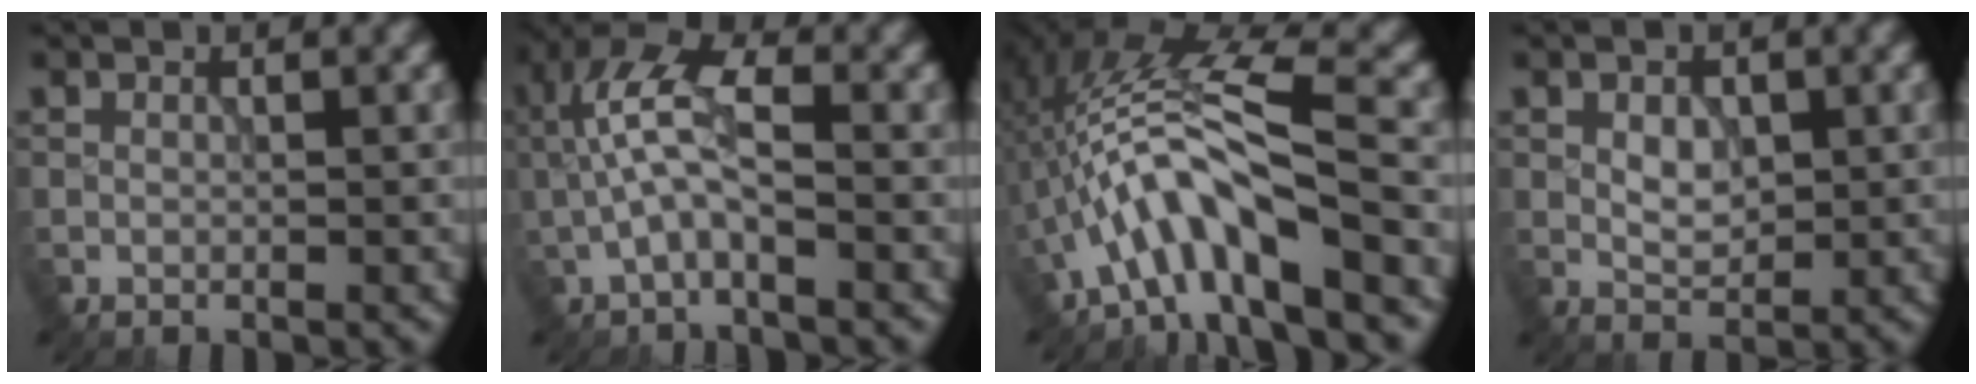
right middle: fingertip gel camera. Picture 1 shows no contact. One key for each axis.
{"total": 5.2, "fx": -0.4, "fy": 2.1, "fz": 4.7, "tx": -0.105, "ty": 0.022, "tz": -0.016}
{"total": 7.5, "fx": -2.9, "fy": 1.7, "fz": 6.7, "tx": -0.117, "ty": 0.023, "tz": -0.056}
{"total": 2.3, "fx": 0.3, "fy": 1.6, "fz": 1.7, "tx": -0.028, "ty": 0.000, "tz": 0.006}